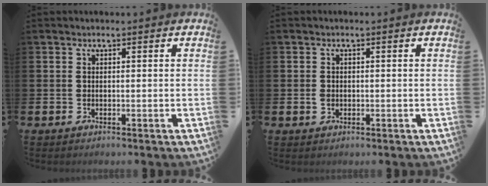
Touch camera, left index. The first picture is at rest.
{"total": 1.1, "force": [-0.7, 0.8, 0.3], "torque": [-0.001, 0.006, -0.016]}